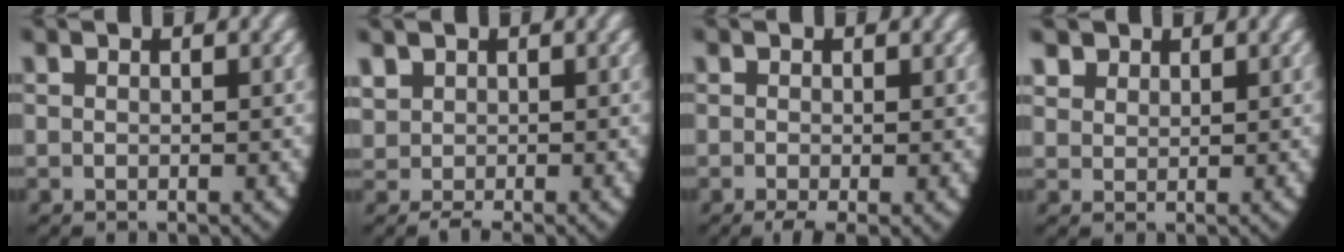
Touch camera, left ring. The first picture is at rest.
{"total": 2.4, "force": [0.1, 1.9, 1.3], "torque": [-0.037, -0.016, 0.015]}
{"total": 2.0, "force": [-1.0, 0.7, 1.5], "torque": [-0.028, -0.013, -0.011]}
{"total": 2.6, "force": [1.7, 1.7, 1.0], "torque": [-0.025, -0.006, 0.040]}